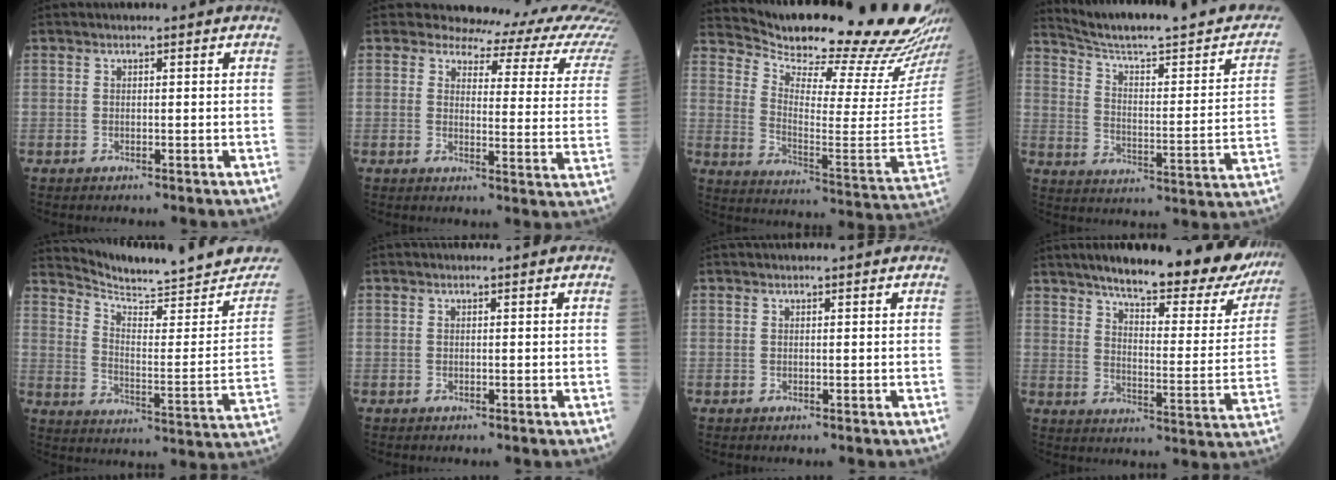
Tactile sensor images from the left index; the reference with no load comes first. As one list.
[{"total": 15.5, "force": [14.3, 4.5, 3.9], "torque": [-0.014, -0.069, 0.116]}, {"total": 25.5, "force": [23.7, 0.3, 9.5], "torque": [-0.168, -0.121, 0.315]}, {"total": 21.9, "force": [19.0, 1.6, 10.7], "torque": [-0.150, -0.042, 0.260]}, {"total": 19.3, "force": [18.5, 0.7, 5.4], "torque": [-0.088, -0.088, 0.244]}, {"total": 0.0}, {"total": 0.6, "force": [-0.5, 0.0, -0.2], "torque": [0.002, -0.004, -0.009]}, {"total": 24.4, "force": [20.3, 5.3, 12.5], "torque": [-0.169, -0.040, 0.250]}]